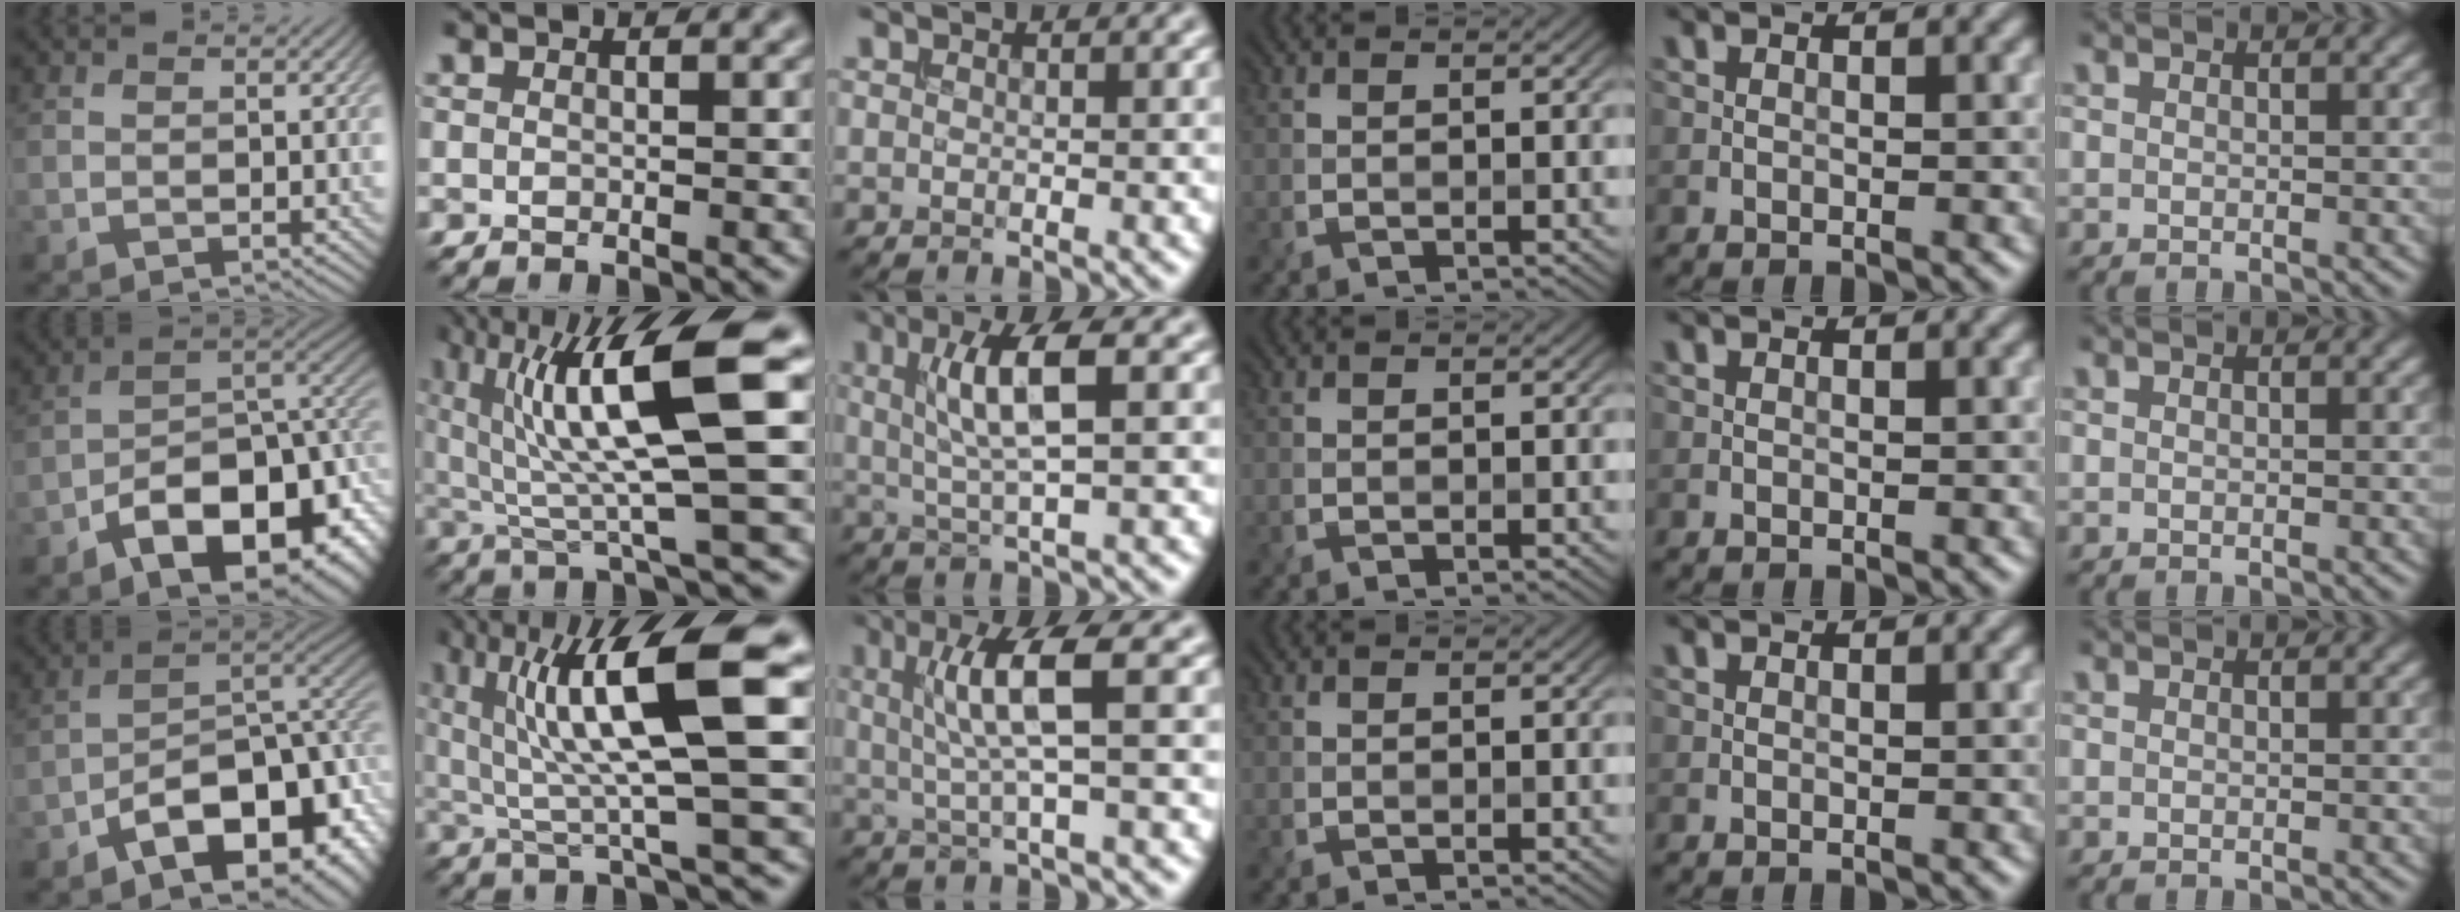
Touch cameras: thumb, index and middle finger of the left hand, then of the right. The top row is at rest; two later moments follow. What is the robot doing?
{"motion": "extract", "object": "bucket"}